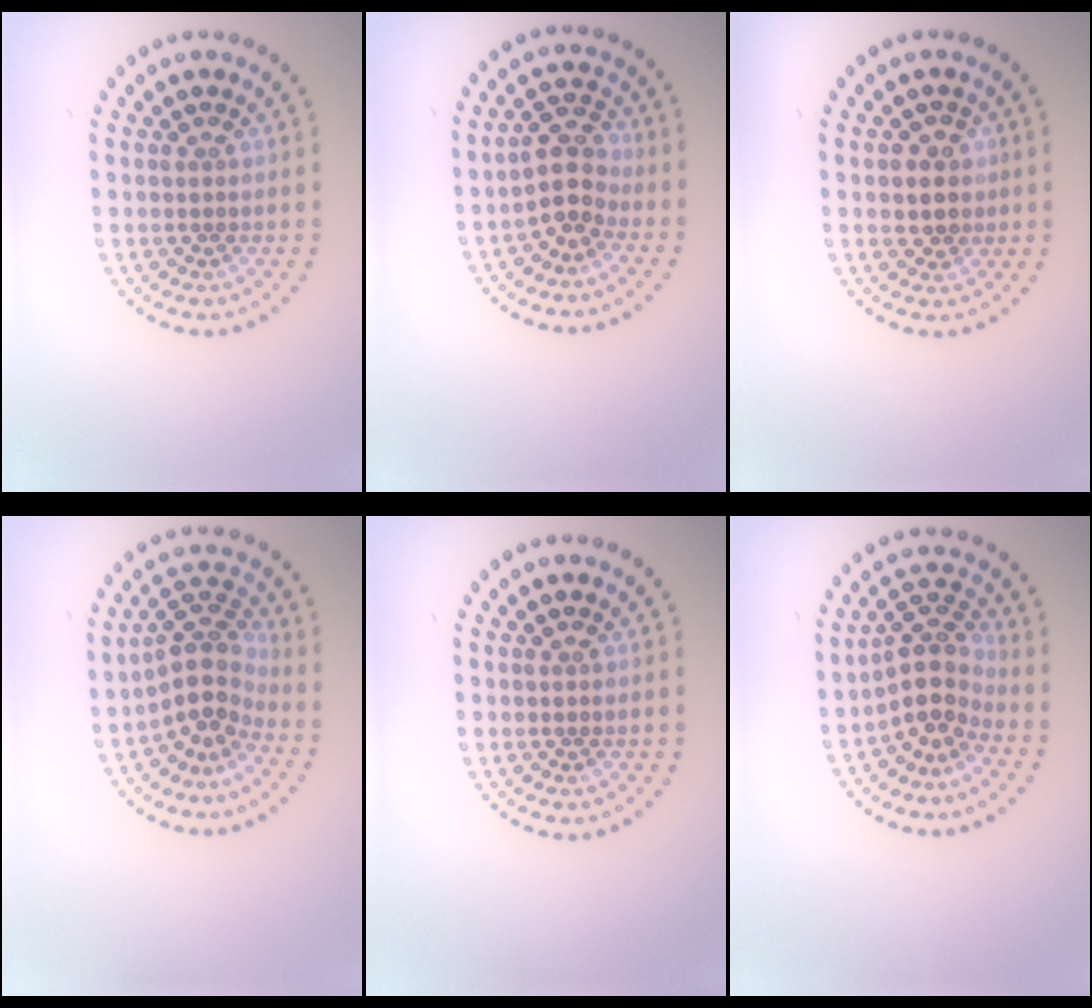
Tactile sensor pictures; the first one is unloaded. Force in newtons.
{"total": 3.1, "press": 2.9, "slide": 1.3}
{"total": 2.4, "press": 2.3, "slide": 0.7}
{"total": 4.1, "press": 2.9, "slide": 2.8}
{"total": 0.0}
{"total": 4.0, "press": 2.8, "slide": 2.8}